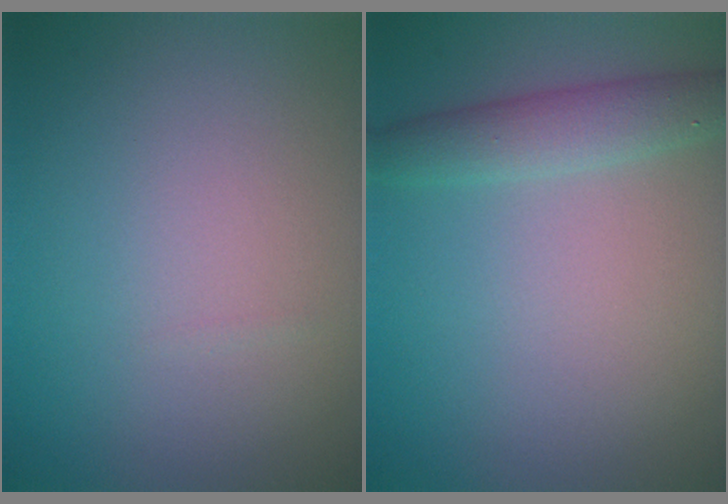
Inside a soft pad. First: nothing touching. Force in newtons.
{"total": 2.8, "press": 2.8, "slide": 0.1}